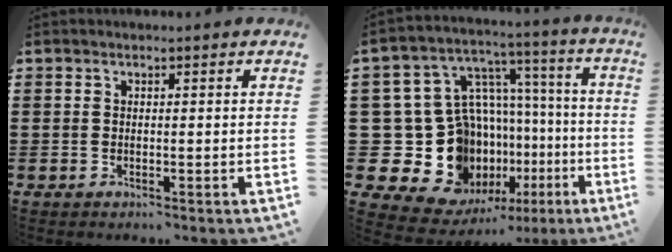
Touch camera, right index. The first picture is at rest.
{"total": 20.8, "force": [-4.8, 17.1, 10.8], "torque": [-0.257, -0.023, -0.037]}